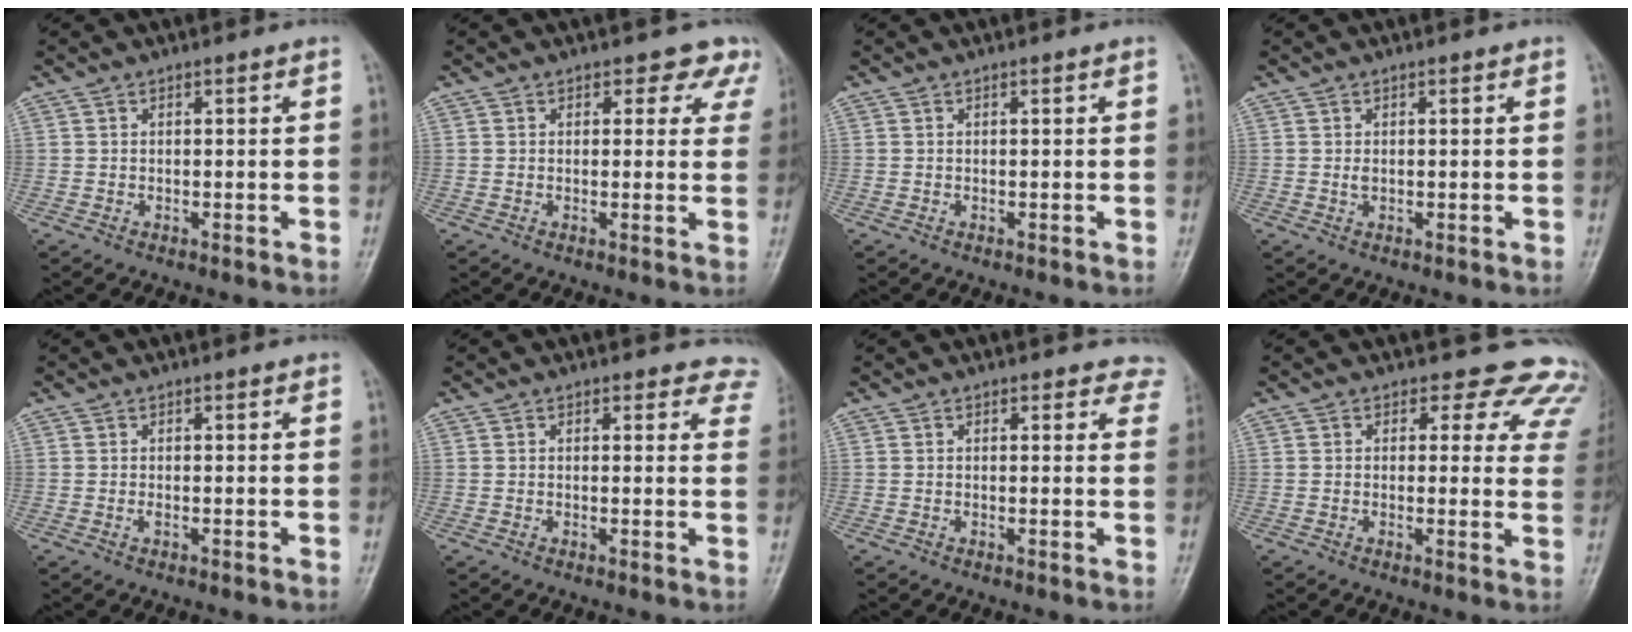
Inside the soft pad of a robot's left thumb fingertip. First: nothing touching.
{"total": 5.4, "force": [4.1, 3.3, 1.1], "torque": [0.032, -0.017, 0.026]}
{"total": 0.0}
{"total": 1.0, "force": [0.1, 0.7, 0.7], "torque": [-0.009, 0.000, 0.002]}
{"total": 0.6, "force": [-0.1, 0.2, 0.5], "torque": [-0.010, -0.002, -0.003]}
{"total": 5.7, "force": [5.1, 2.7, 0.2], "torque": [0.052, -0.018, 0.023]}
{"total": 4.5, "force": [3.9, 2.2, 0.2], "torque": [0.043, -0.014, 0.016]}
{"total": 11.6, "force": [10.0, 5.6, 1.7], "torque": [0.042, -0.052, 0.074]}